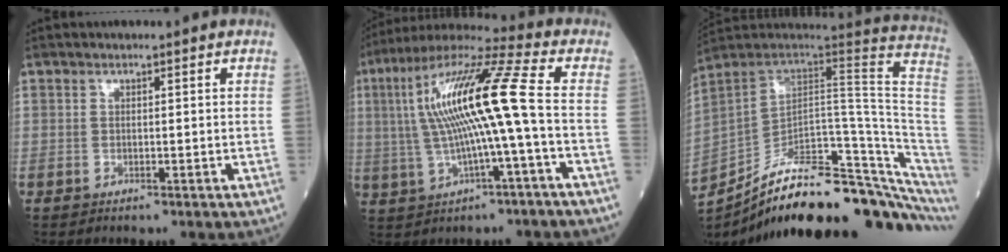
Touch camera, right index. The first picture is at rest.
{"total": 15.9, "force": [0.5, 0.5, 15.8], "torque": [-0.308, 0.030, 0.006]}
{"total": 27.9, "force": [-20.9, 5.3, 17.8], "torque": [-0.174, 0.012, -0.305]}